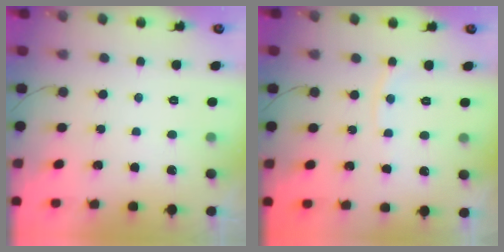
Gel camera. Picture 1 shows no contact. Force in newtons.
{"total": 4.7, "press": 4.6, "slide": 0.5}